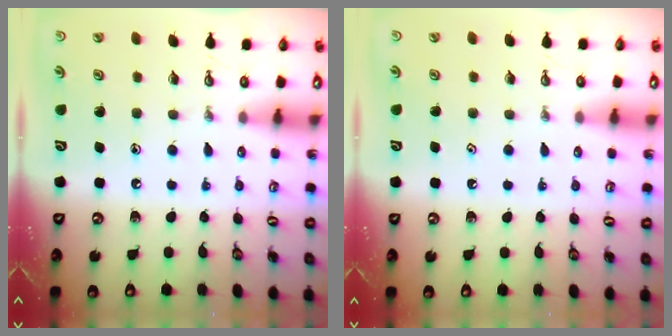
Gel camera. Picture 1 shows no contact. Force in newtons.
{"total": 0.9, "press": 0.6, "slide": 0.6}